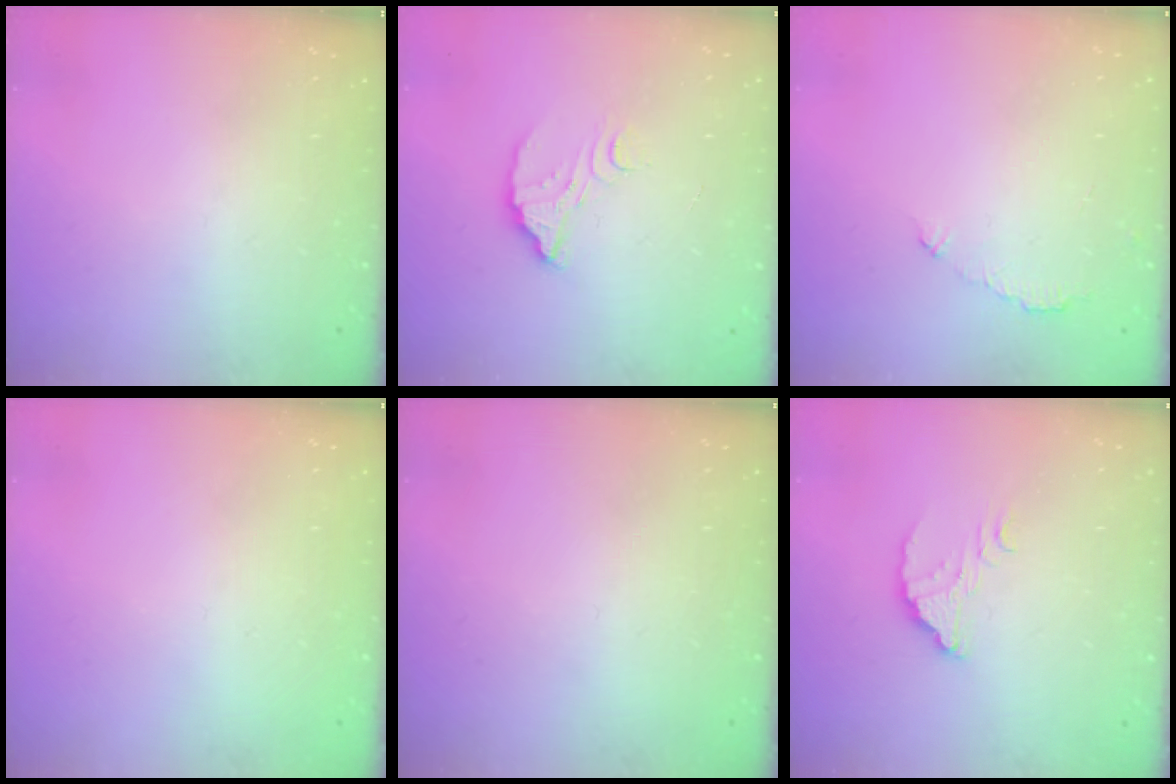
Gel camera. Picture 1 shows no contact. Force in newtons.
{"total": 6.2, "press": 6.2, "slide": 0.3}
{"total": 4.0, "press": 4.0, "slide": 0.4}
{"total": 2.3, "press": 2.3, "slide": 0.1}
{"total": 2.3, "press": 2.3, "slide": 0.1}
{"total": 3.7, "press": 3.7, "slide": 0.1}